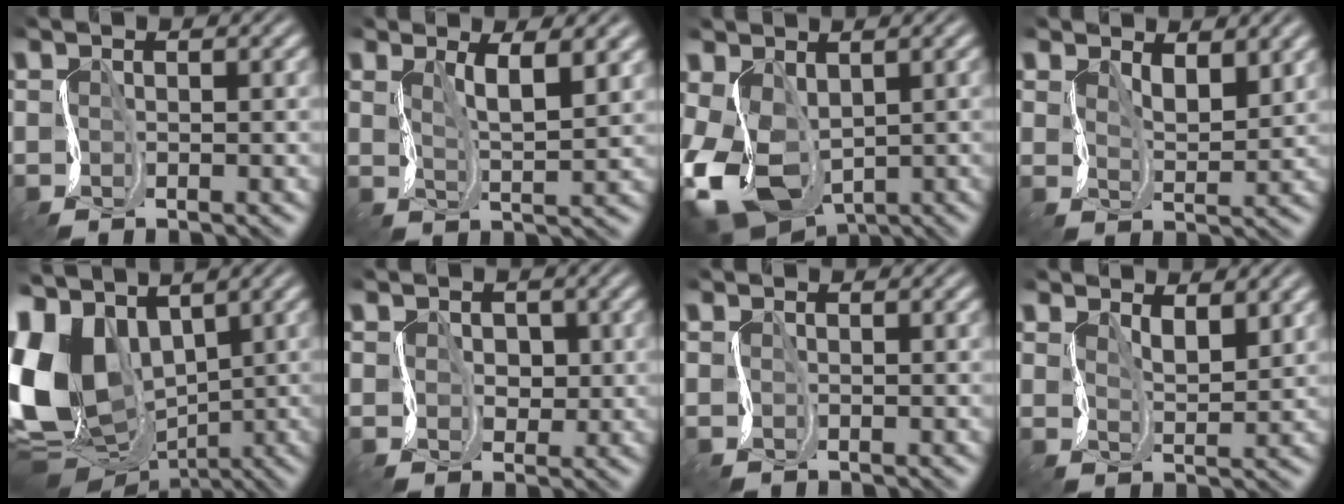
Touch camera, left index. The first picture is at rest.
{"total": 3.3, "force": [1.3, 0.7, 2.9], "torque": [-0.065, -0.011, 0.019]}
{"total": 10.4, "force": [-1.8, 6.7, 7.7], "torque": [-0.188, -0.036, -0.029]}
{"total": 3.0, "force": [1.6, 1.3, 2.1], "torque": [-0.047, -0.012, 0.028]}
{"total": 14.7, "force": [1.4, 10.4, 10.2], "torque": [-0.241, -0.011, 0.029]}
{"total": 3.0, "force": [0.5, 2.6, 1.3], "torque": [-0.032, 0.005, -0.002]}
{"total": 0.6, "force": [-0.3, -0.1, -0.5], "torque": [0.010, -0.003, -0.009]}
{"total": 2.5, "force": [1.3, 1.0, 1.9], "torque": [-0.043, -0.009, 0.024]}